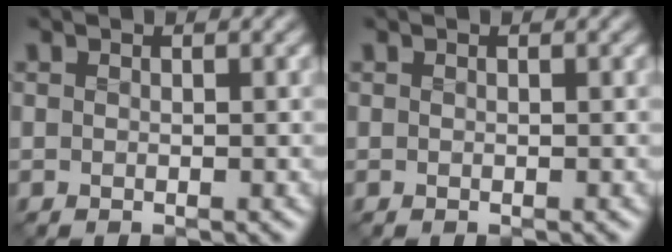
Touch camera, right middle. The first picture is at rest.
{"total": 0.0}